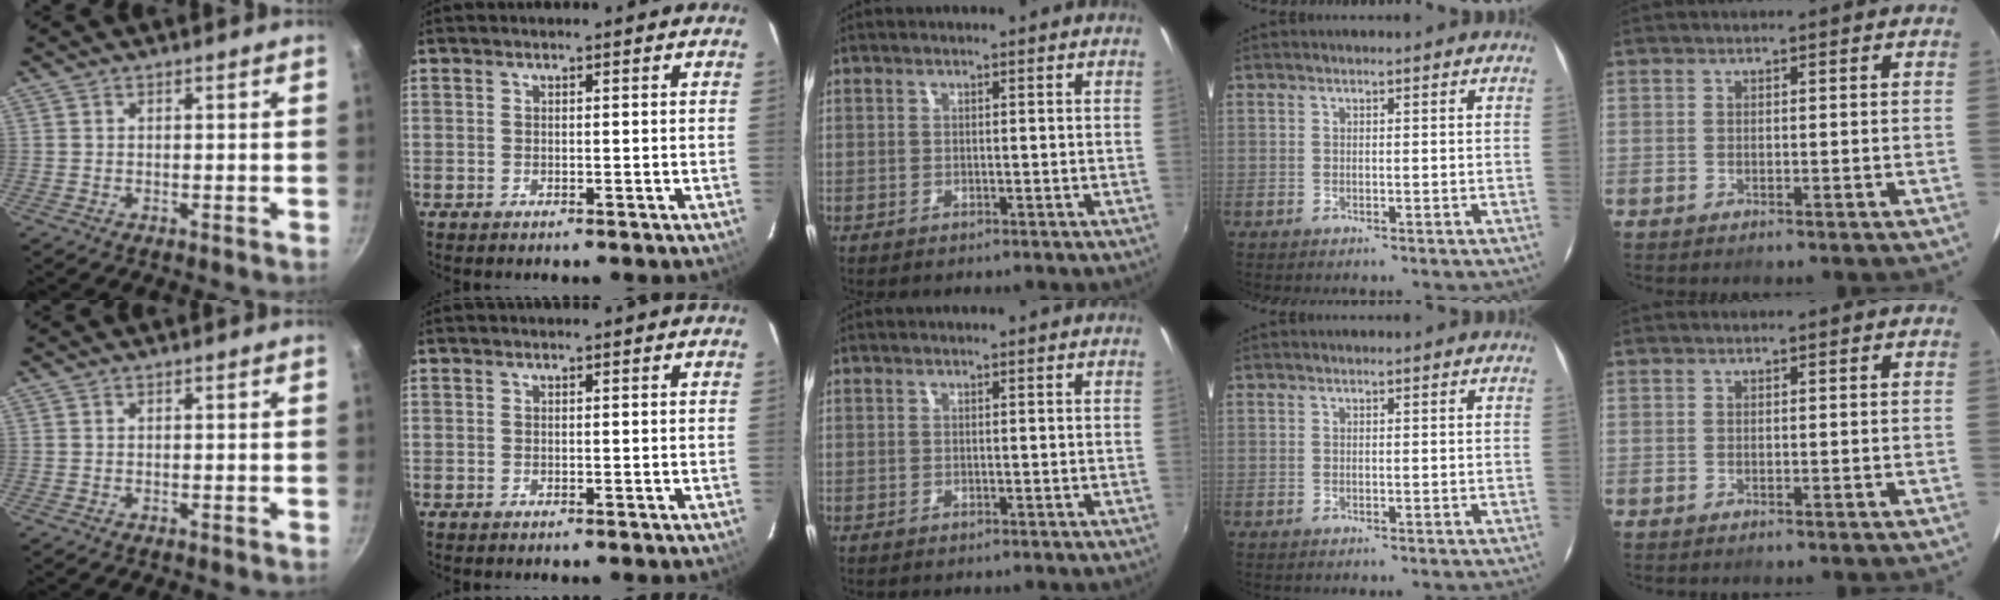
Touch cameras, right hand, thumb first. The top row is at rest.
{}